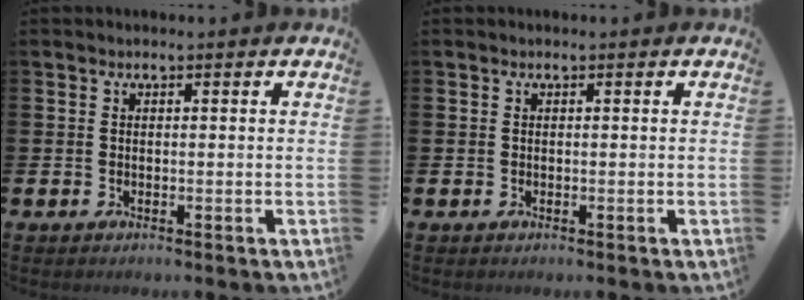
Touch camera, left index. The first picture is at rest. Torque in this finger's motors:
{"motor_torque": [0.00, 0.00, 0.00, 0.01]}